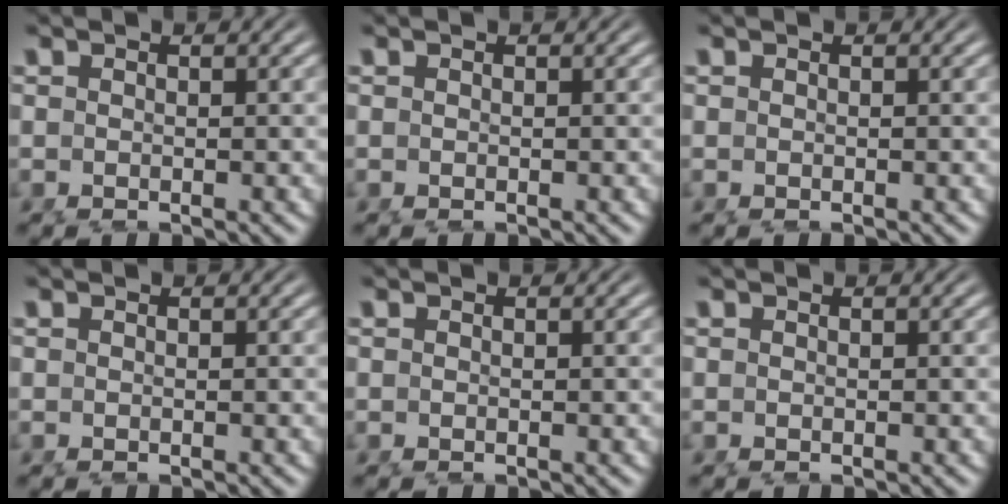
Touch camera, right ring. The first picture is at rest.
{"total": 0.0}
{"total": 0.0}
{"total": 0.0}
{"total": 0.0}
{"total": 0.0}